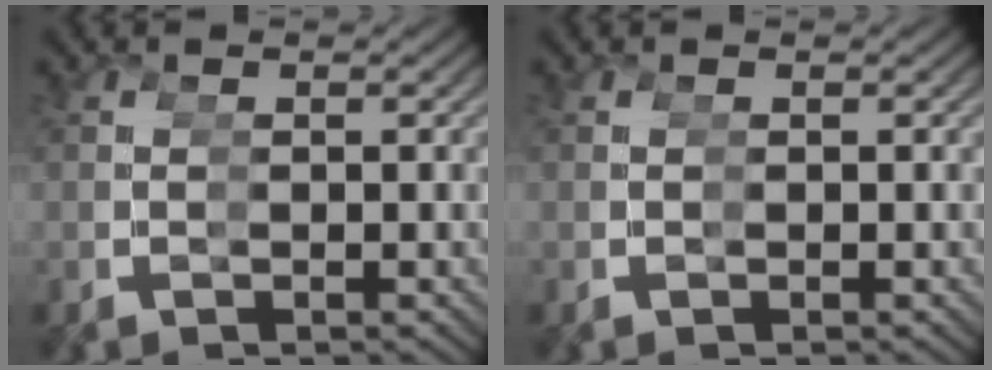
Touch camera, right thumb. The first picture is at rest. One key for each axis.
{"total": 0.0}